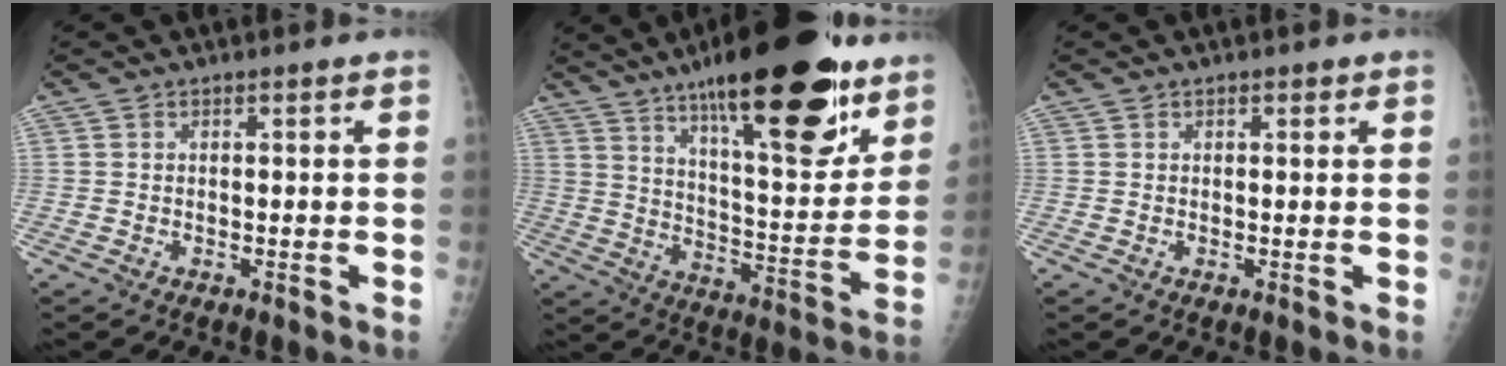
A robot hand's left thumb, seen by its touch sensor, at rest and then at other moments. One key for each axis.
{"total": 27.7, "fx": 17.5, "fy": 8.1, "fz": 19.9, "tx": -0.265, "ty": -0.064, "tz": 0.271}
{"total": 1.1, "fx": 0.6, "fy": 0.6, "fz": 0.6, "tx": -0.004, "ty": -0.001, "tz": 0.006}